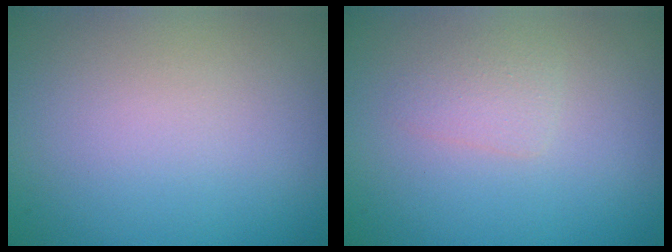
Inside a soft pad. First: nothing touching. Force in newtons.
{"total": 1.3, "press": 1.3, "slide": 0.1}